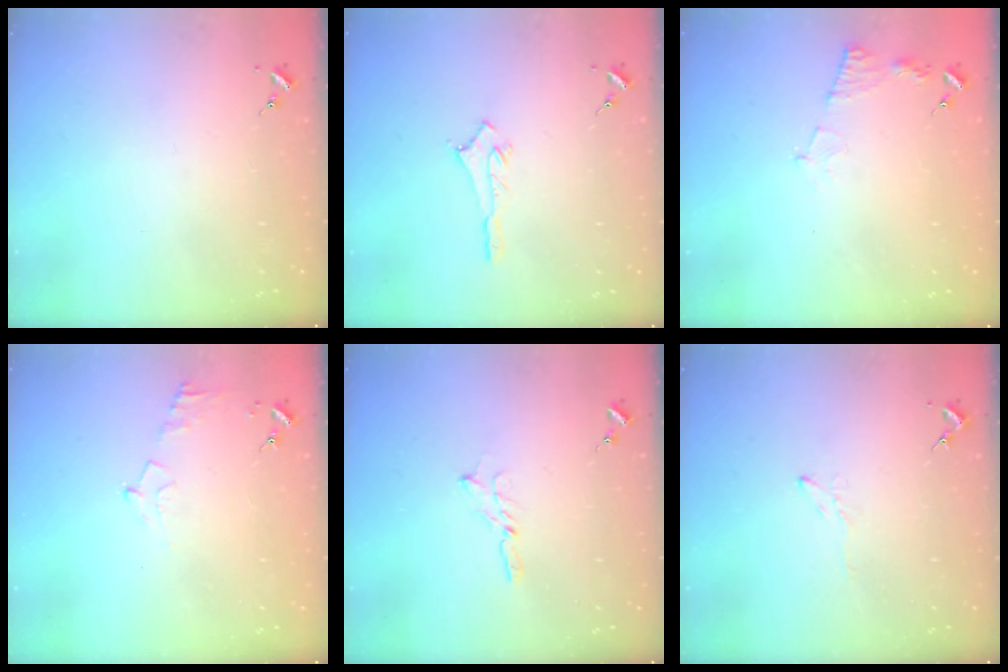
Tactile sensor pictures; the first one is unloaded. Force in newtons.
{"total": 2.8, "press": 2.8, "slide": 0.2}
{"total": 6.5, "press": 6.4, "slide": 1.1}
{"total": 5.7, "press": 5.6, "slide": 1.0}
{"total": 3.5, "press": 3.5, "slide": 0.2}
{"total": 4.2, "press": 4.1, "slide": 0.5}